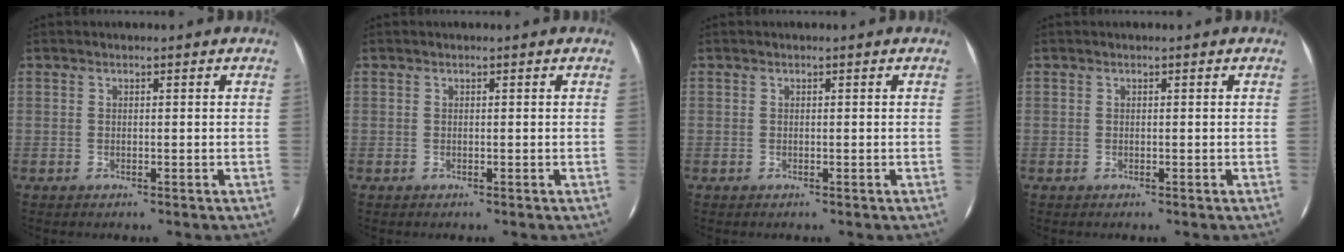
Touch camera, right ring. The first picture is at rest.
{"total": 0.0}
{"total": 0.0}
{"total": 0.0}